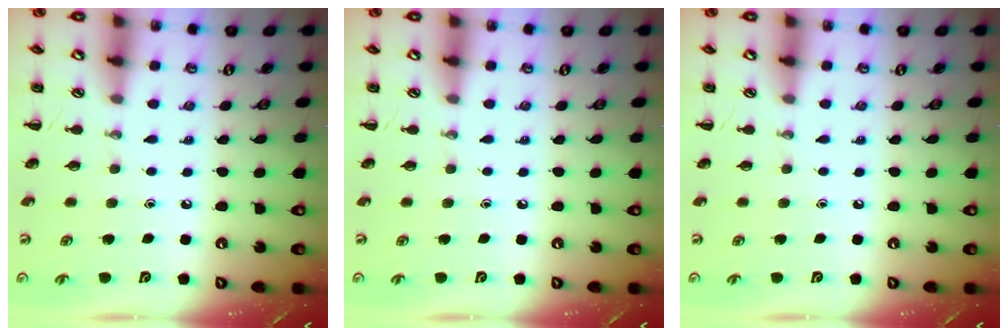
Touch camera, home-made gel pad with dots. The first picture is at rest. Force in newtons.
{"total": 0.0}
{"total": 0.0}